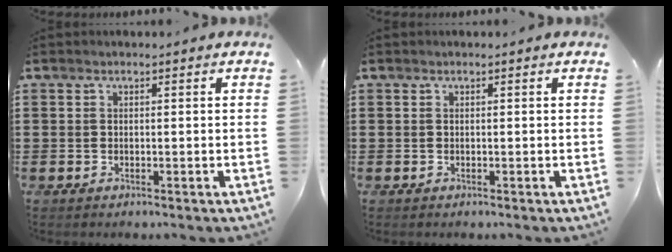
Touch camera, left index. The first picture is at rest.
{"total": 0.0}